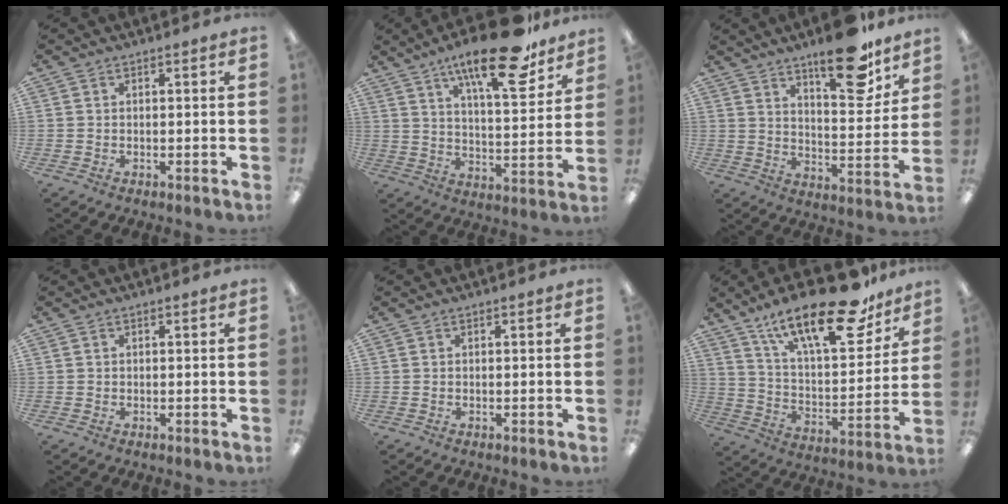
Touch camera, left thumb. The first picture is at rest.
{"total": 20.3, "force": [13.6, 6.1, 13.8], "torque": [-0.213, -0.074, 0.217]}
{"total": 17.0, "force": [12.4, 5.8, 10.1], "torque": [-0.129, -0.080, 0.202]}
{"total": 0.0}
{"total": 0.0}
{"total": 24.8, "force": [17.1, 8.6, 15.8], "torque": [-0.239, -0.103, 0.284]}